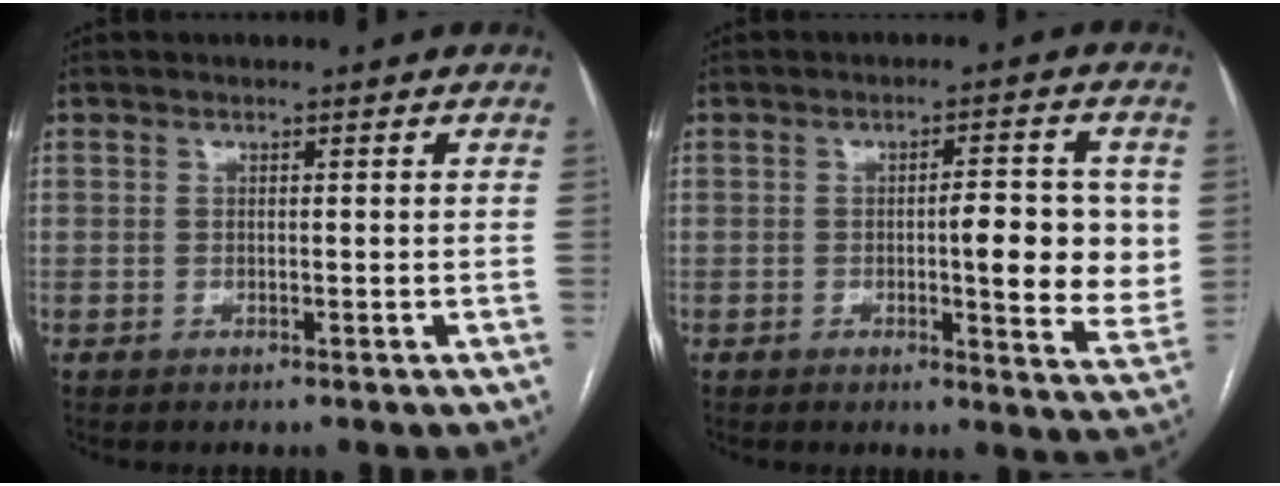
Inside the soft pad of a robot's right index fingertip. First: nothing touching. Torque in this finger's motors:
{"motor_torque": [0.26, -0.02, 0.22, 0.03]}